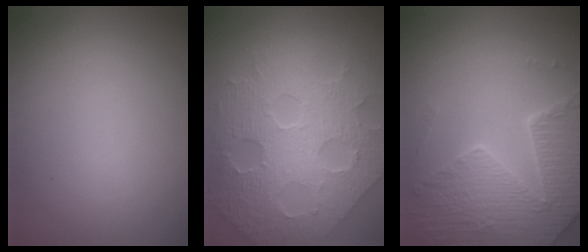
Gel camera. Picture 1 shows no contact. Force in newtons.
{"total": 9.7, "press": 6.8, "slide": 6.9}
{"total": 4.6, "press": 4.5, "slide": 1.3}